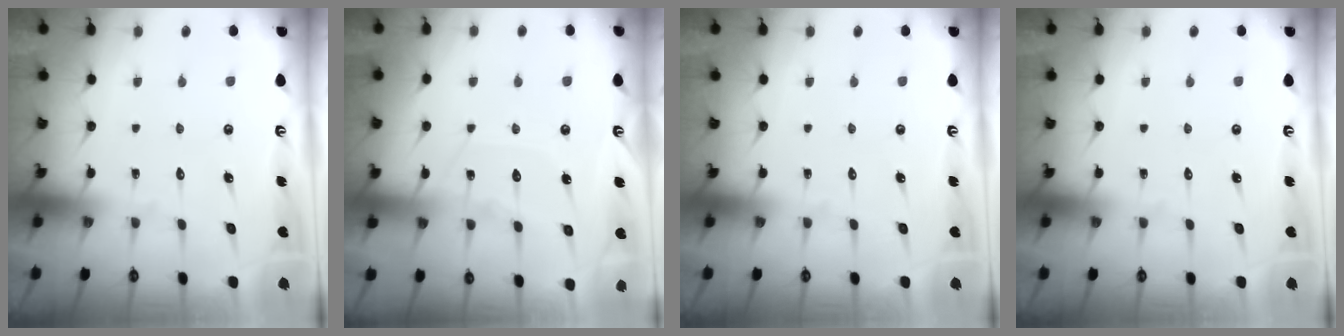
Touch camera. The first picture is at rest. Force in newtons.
{"total": 10.2, "press": 10.2, "slide": 0.9}
{"total": 0.0}
{"total": 0.0}